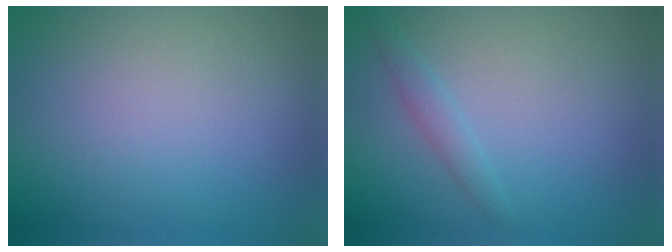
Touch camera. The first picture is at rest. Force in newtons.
{"total": 1.4, "press": 1.4, "slide": 0.0}